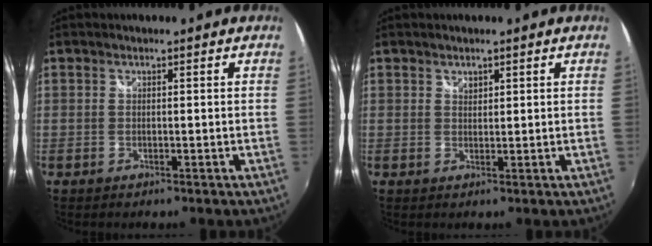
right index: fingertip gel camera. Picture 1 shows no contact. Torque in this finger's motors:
{"motor_torque": [0.00, 0.00, 0.00, 0.01]}